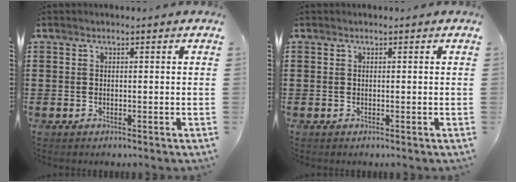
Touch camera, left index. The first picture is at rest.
{"total": 0.0}